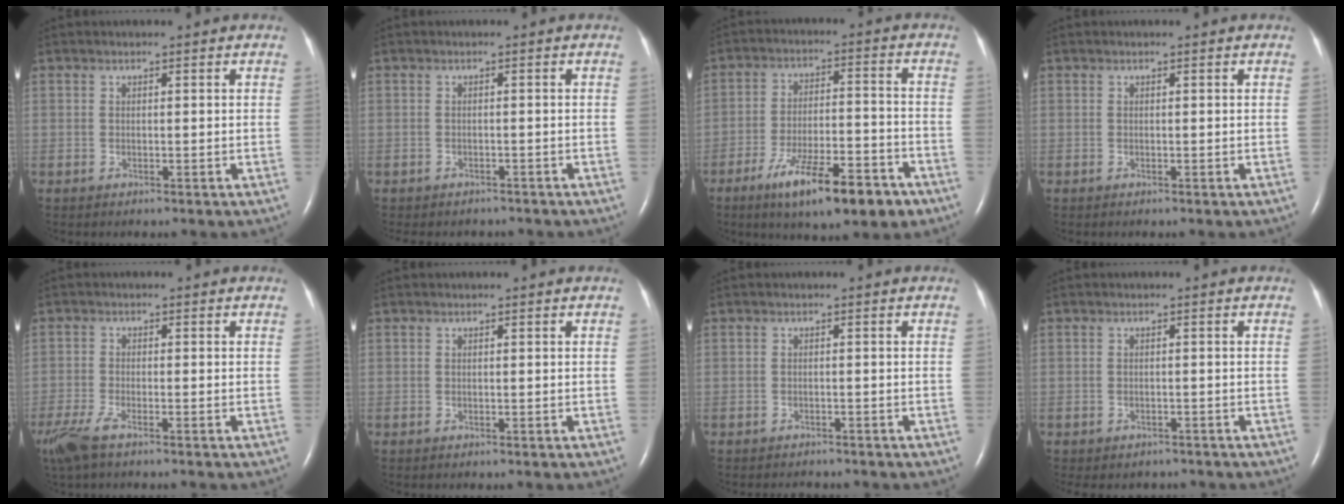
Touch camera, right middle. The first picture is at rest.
{"total": 4.8, "force": [-4.2, 2.0, 1.2], "torque": [-0.014, 0.003, -0.048]}
{"total": 13.5, "force": [-8.4, 3.1, 10.2], "torque": [-0.165, -0.006, -0.129]}
{"total": 0.0}
{"total": 5.7, "force": [-4.0, 1.0, 3.8], "torque": [-0.087, -0.017, -0.076]}
{"total": 0.0}
{"total": 2.7, "force": [-2.5, 0.7, 0.6], "torque": [-0.009, -0.005, -0.029]}
{"total": 4.1, "force": [-3.5, 2.0, 0.7], "torque": [-0.008, 0.007, -0.040]}